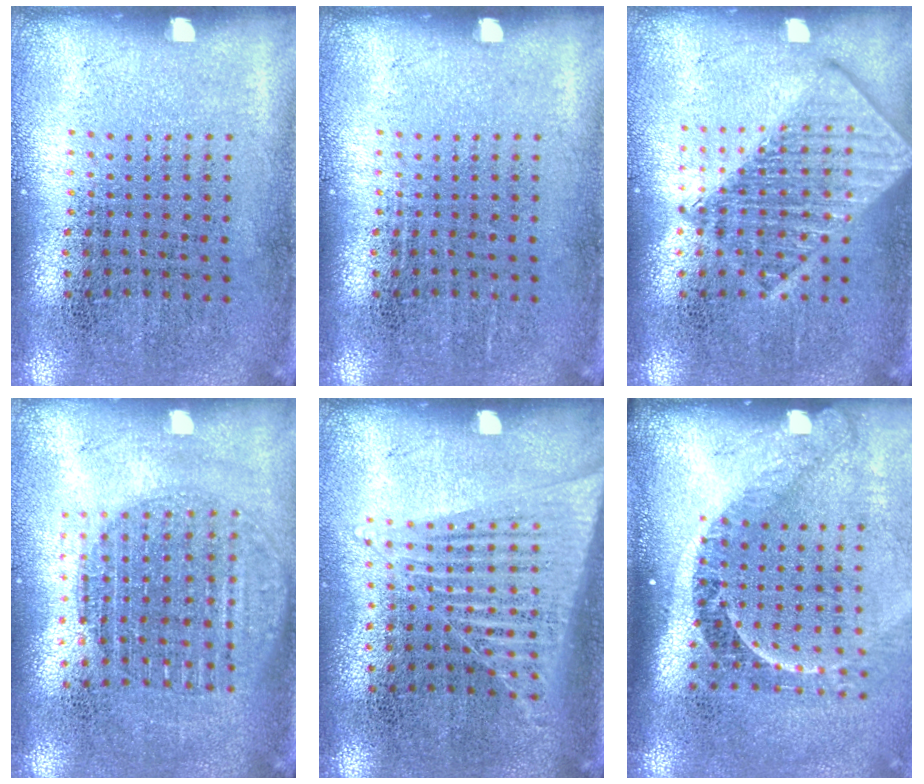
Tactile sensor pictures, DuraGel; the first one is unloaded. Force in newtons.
{"total": 0.0}
{"total": 2.9, "press": 2.9, "slide": 0.5}
{"total": 1.7, "press": 1.5, "slide": 0.9}
{"total": 1.4, "press": 1.3, "slide": 0.6}
{"total": 2.3, "press": 1.6, "slide": 1.6}